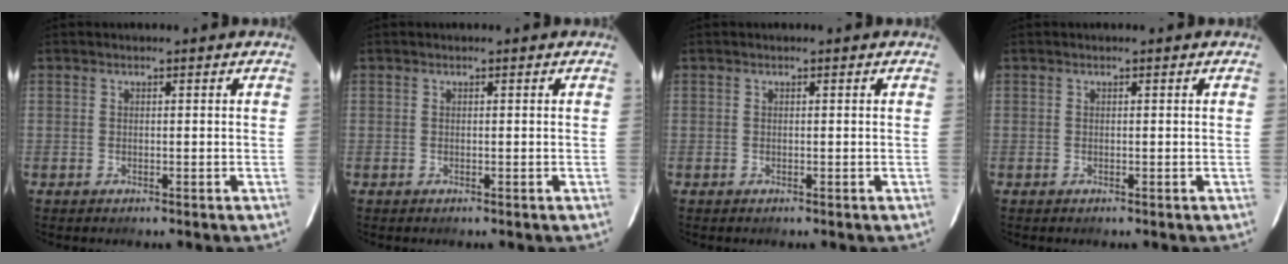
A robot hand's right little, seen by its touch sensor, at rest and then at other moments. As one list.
[{"total": 0.0}, {"total": 0.0}, {"total": 0.0}]